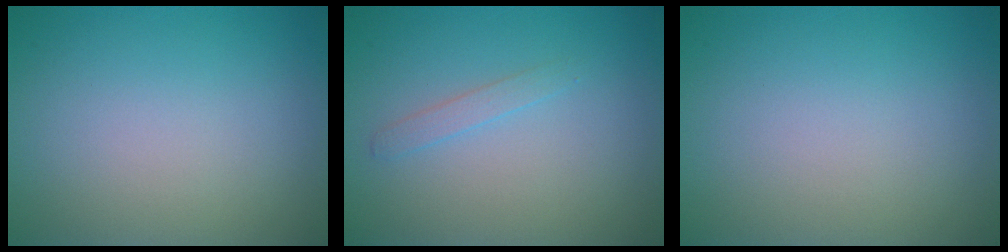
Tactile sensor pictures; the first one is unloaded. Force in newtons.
{"total": 1.0, "press": 1.0, "slide": 0.1}
{"total": 0.0}